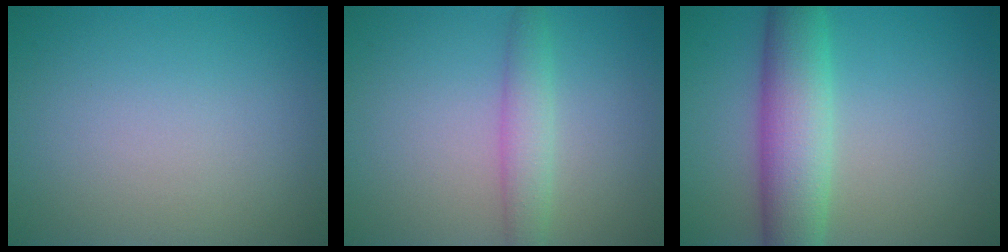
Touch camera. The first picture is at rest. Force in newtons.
{"total": 2.6, "press": 2.6, "slide": 0.1}
{"total": 6.7, "press": 6.7, "slide": 0.4}